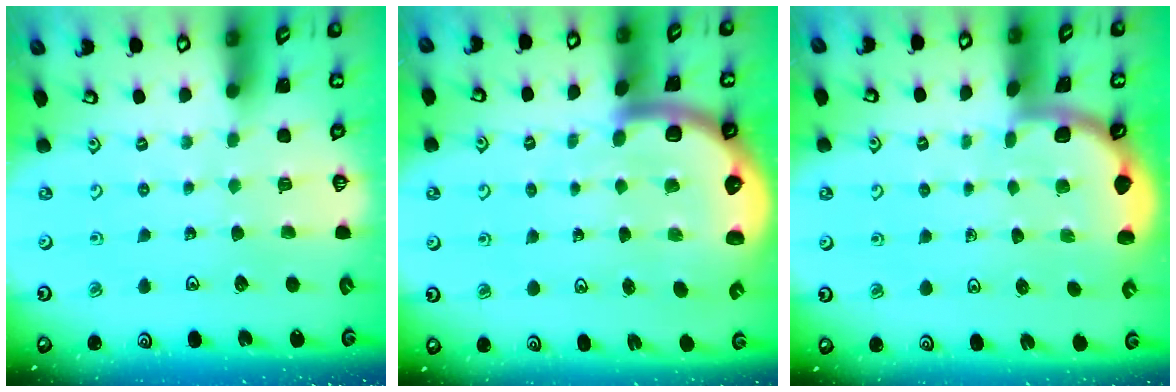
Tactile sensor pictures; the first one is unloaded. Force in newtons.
{"total": 7.6, "press": 7.4, "slide": 1.8}
{"total": 1.9, "press": 1.9, "slide": 0.0}